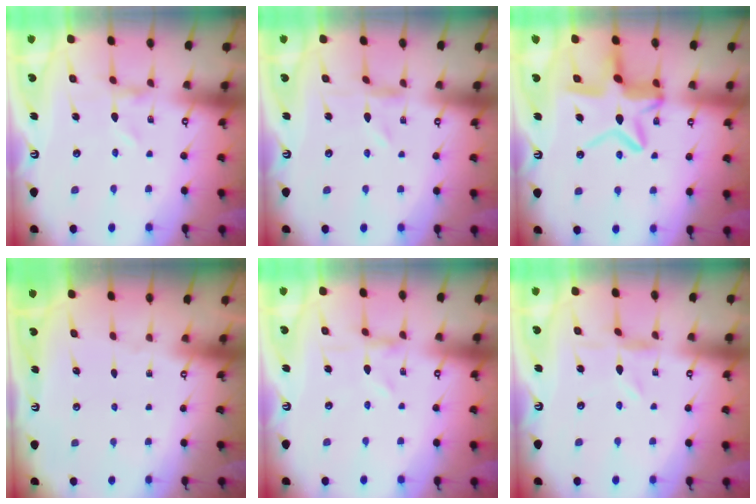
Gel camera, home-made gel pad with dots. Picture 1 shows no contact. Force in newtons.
{"total": 0.0}
{"total": 15.0, "press": 15.0, "slide": 1.3}
{"total": 0.0}
{"total": 0.9, "press": 0.9, "slide": 0.2}
{"total": 0.0}